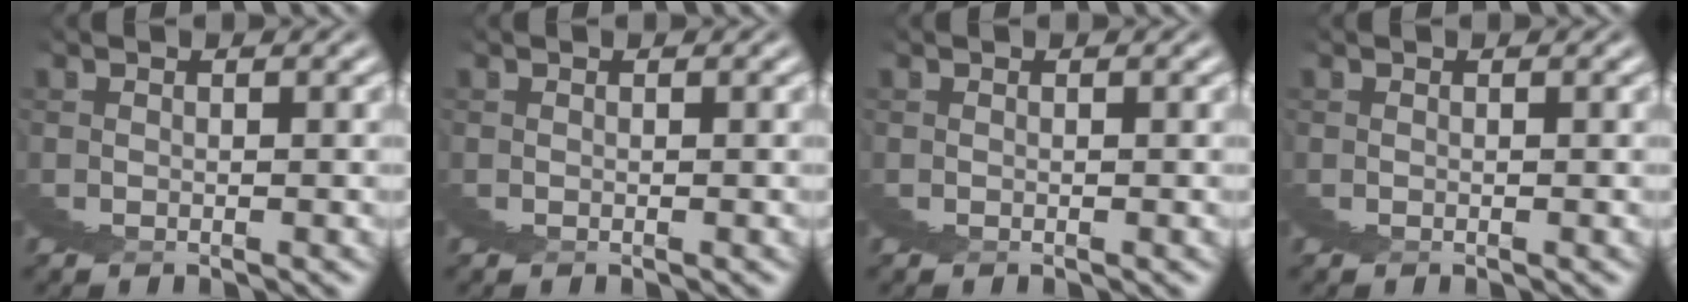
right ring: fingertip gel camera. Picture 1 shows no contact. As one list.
[{"total": 0.0}, {"total": 0.0}, {"total": 0.0}]